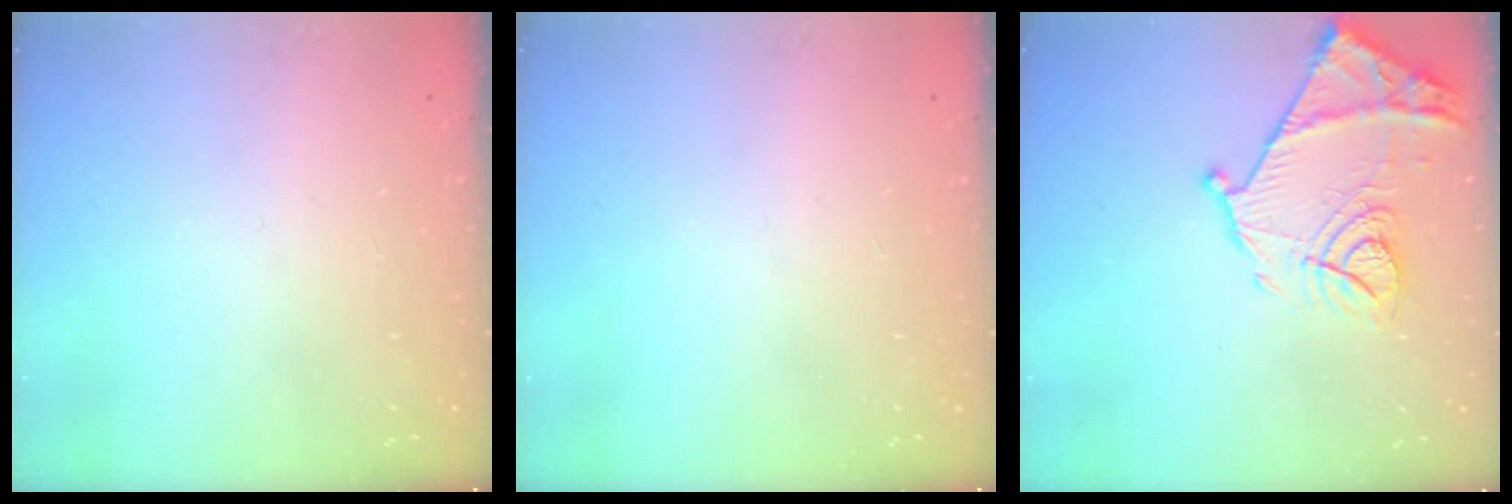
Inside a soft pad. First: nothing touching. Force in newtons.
{"total": 0.0}
{"total": 16.5, "press": 16.4, "slide": 1.4}